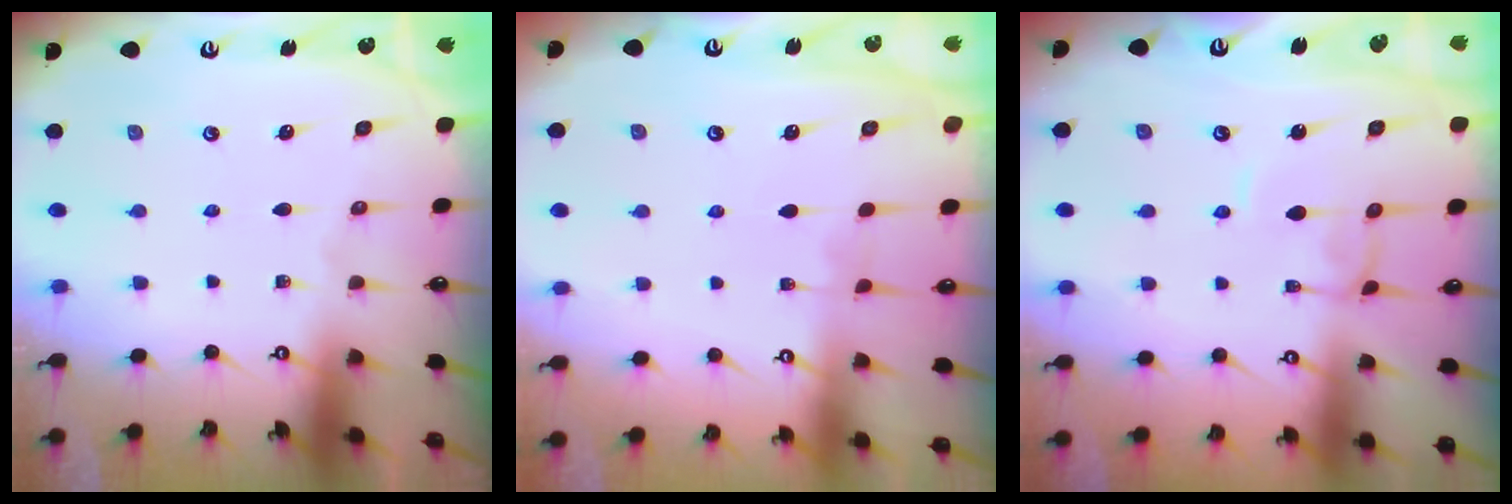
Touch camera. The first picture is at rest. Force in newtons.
{"total": 3.9, "press": 3.9, "slide": 0.2}
{"total": 2.1, "press": 2.1, "slide": 0.2}